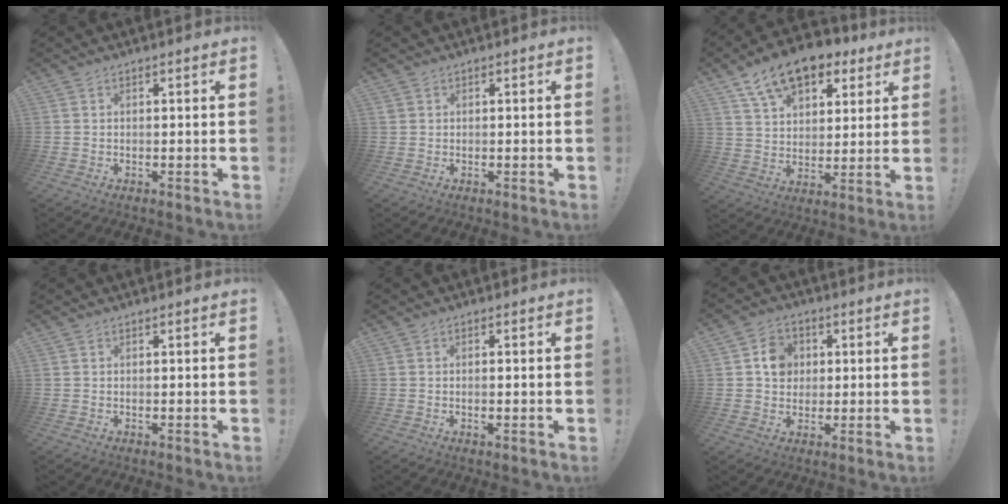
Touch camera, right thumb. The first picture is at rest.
{"total": 1.0, "force": [0.5, 0.8, 0.3], "torque": [-0.002, 0.000, 0.008]}
{"total": 14.5, "force": [9.2, 8.2, 7.5], "torque": [-0.126, -0.054, 0.170]}
{"total": 0.0}
{"total": 1.1, "force": [-0.3, 0.1, 1.1], "torque": [-0.020, 0.001, -0.006]}
{"total": 6.6, "force": [1.4, 5.8, 2.6], "torque": [-0.025, 0.000, 0.026]}